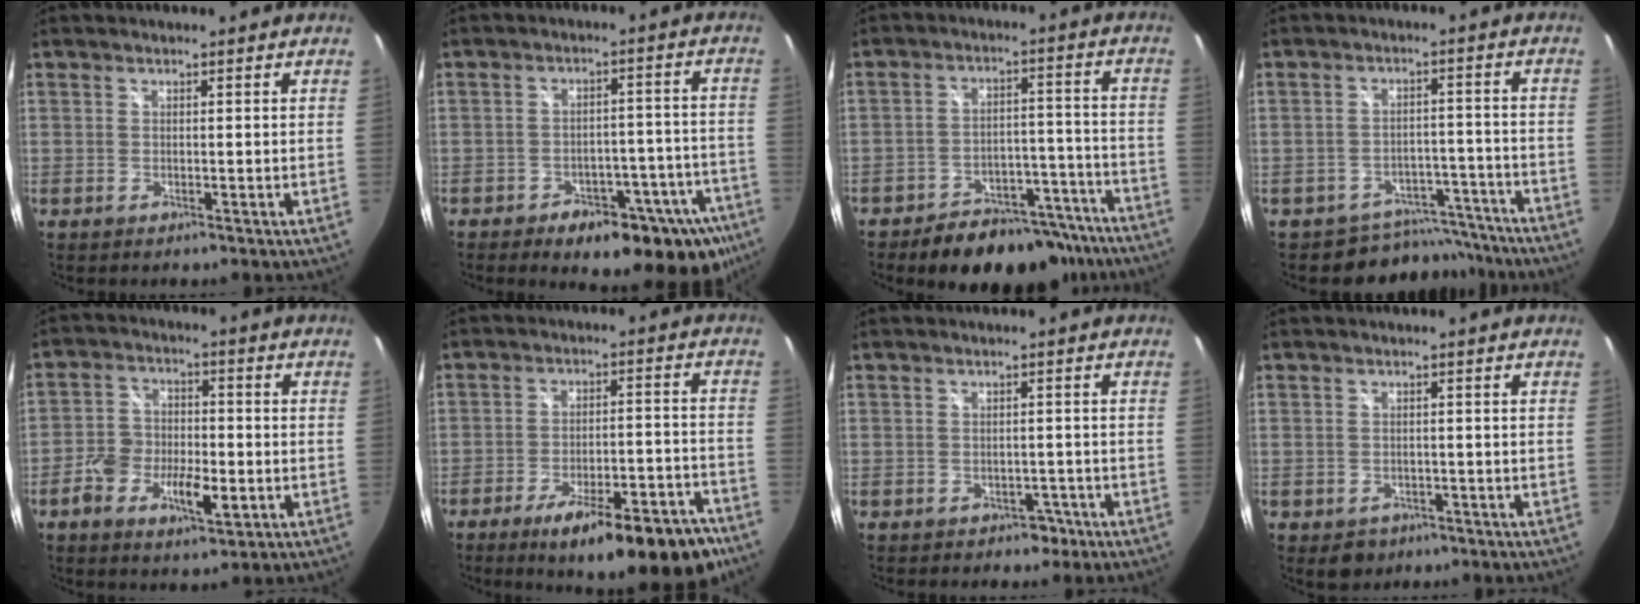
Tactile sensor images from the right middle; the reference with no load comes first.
{"total": 20.5, "force": [-14.1, 9.6, 11.3], "torque": [-0.132, 0.010, -0.166]}
{"total": 17.8, "force": [-14.4, 8.4, 6.5], "torque": [-0.112, 0.035, -0.176]}
{"total": 9.5, "force": [-8.4, 4.5, 0.2], "torque": [-0.004, 0.034, -0.107]}
{"total": 9.5, "force": [-3.8, 4.9, 7.2], "torque": [-0.152, 0.001, -0.067]}
{"total": 18.5, "force": [-13.1, 4.6, 12.3], "torque": [-0.178, -0.021, -0.179]}
{"total": 3.0, "force": [-1.9, 2.1, 0.8], "torque": [-0.017, 0.003, -0.019]}
{"total": 3.5, "force": [-1.9, 2.8, 1.1], "torque": [-0.028, -0.006, -0.020]}